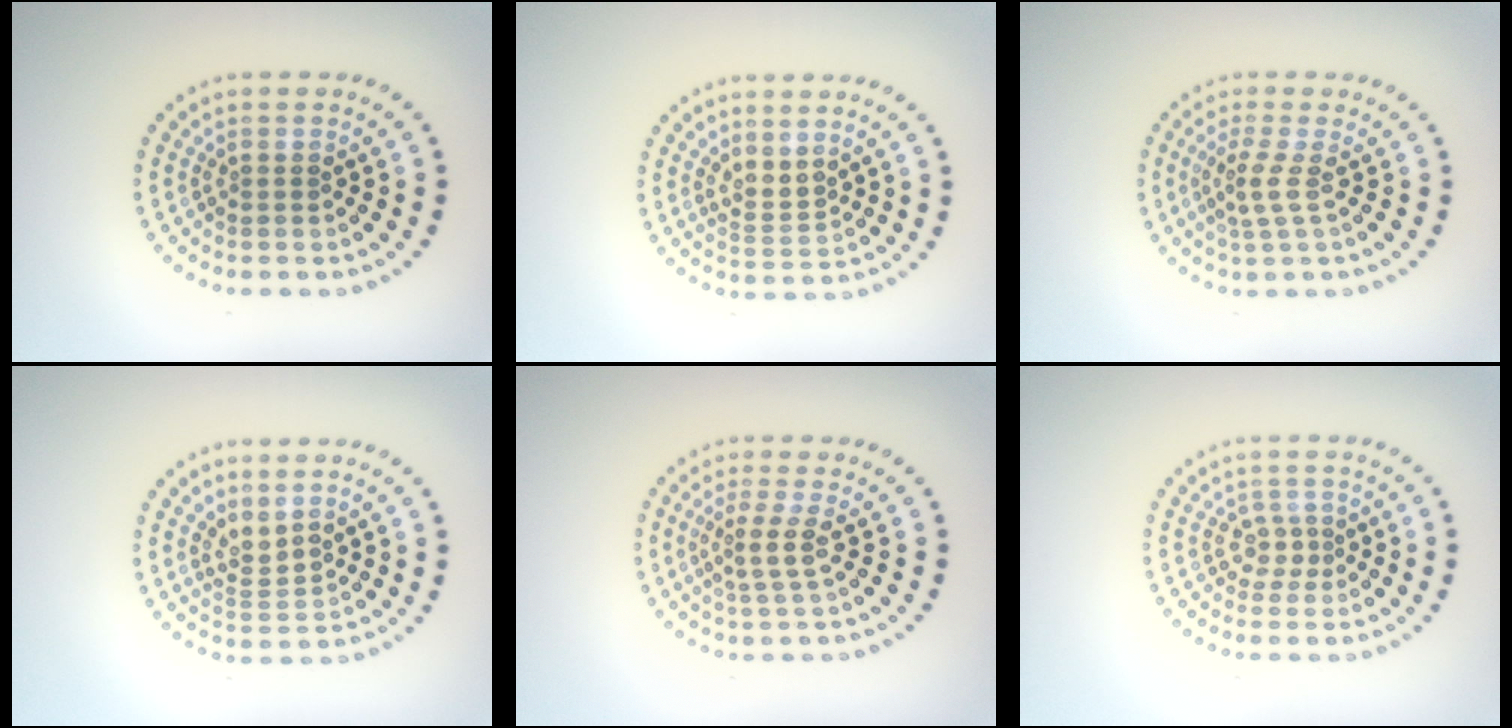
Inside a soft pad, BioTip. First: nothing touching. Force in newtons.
{"total": 2.1, "press": 1.6, "slide": 1.3}
{"total": 2.1, "press": 1.5, "slide": 1.4}
{"total": 2.1, "press": 1.5, "slide": 1.5}
{"total": 2.3, "press": 1.8, "slide": 1.5}
{"total": 1.7, "press": 1.2, "slide": 1.1}